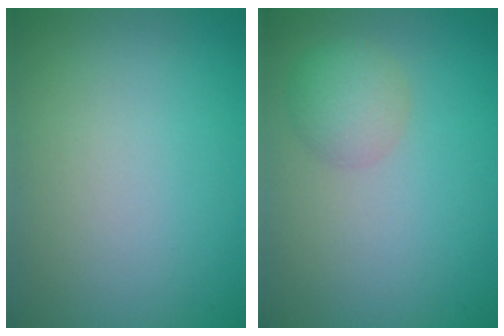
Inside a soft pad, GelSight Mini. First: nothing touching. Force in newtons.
{"total": 2.1, "press": 2.1, "slide": 0.2}